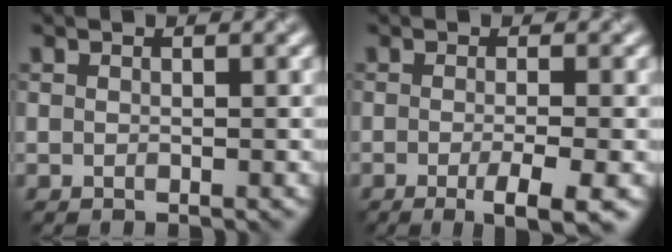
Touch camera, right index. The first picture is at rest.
{"total": 3.8, "force": [-1.4, 0.7, 3.4], "torque": [-0.053, -0.006, -0.026]}